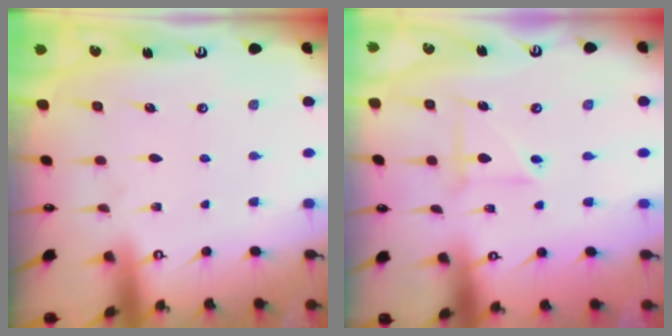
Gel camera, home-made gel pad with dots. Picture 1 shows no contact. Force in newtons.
{"total": 3.9, "press": 3.6, "slide": 1.3}